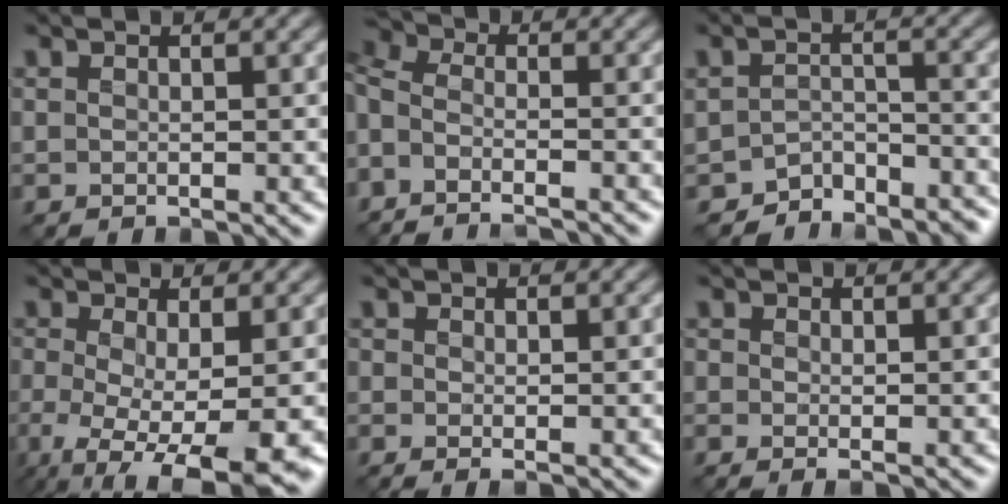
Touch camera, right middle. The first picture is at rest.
{"total": 7.8, "force": [-5.8, 3.8, 3.6], "torque": [-0.071, -0.006, -0.087]}
{"total": 4.5, "force": [-4.4, 1.1, -0.2], "torque": [0.017, -0.009, -0.074]}
{"total": 8.3, "force": [-3.5, 2.5, 7.1], "torque": [-0.116, -0.023, -0.056]}
{"total": 0.0}
{"total": 0.0}